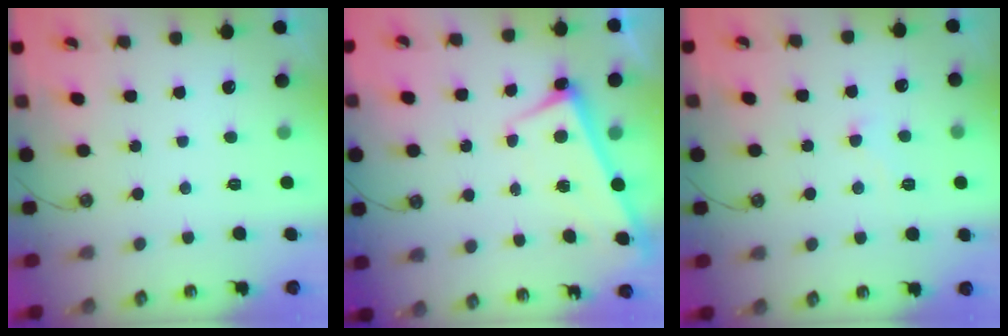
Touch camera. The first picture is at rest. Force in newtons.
{"total": 2.8, "press": 2.8, "slide": 0.3}
{"total": 2.4, "press": 2.4, "slide": 0.4}